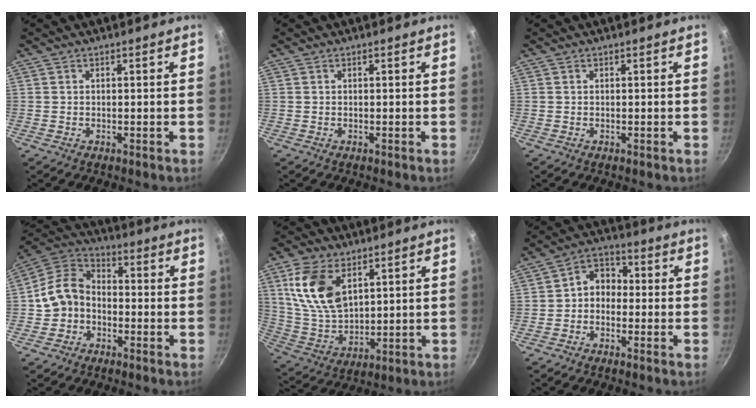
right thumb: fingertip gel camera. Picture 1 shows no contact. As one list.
[{"total": 0.0}, {"total": 0.0}, {"total": 9.8, "force": [-2.2, 7.8, 5.5], "torque": [-0.080, 0.044, -0.059]}, {"total": 14.2, "force": [5.6, 8.3, 10.0], "torque": [-0.182, -0.025, 0.122]}, {"total": 6.2, "force": [-0.8, 5.0, 3.6], "torque": [-0.025, 0.027, -0.032]}]